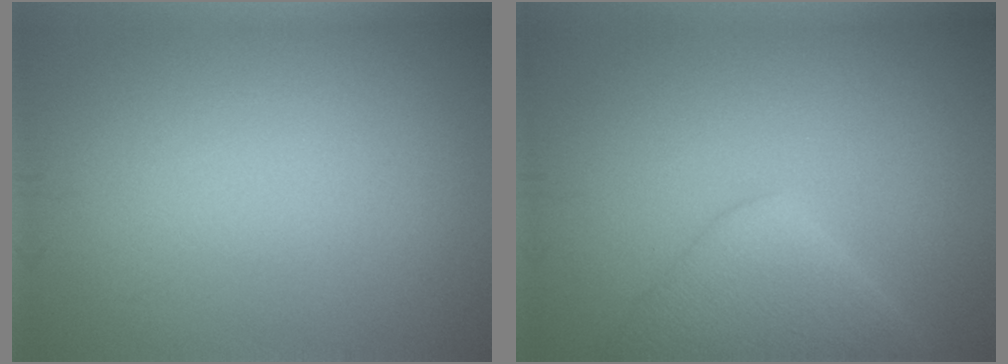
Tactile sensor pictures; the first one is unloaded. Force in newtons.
{"total": 4.9, "press": 4.8, "slide": 0.3}